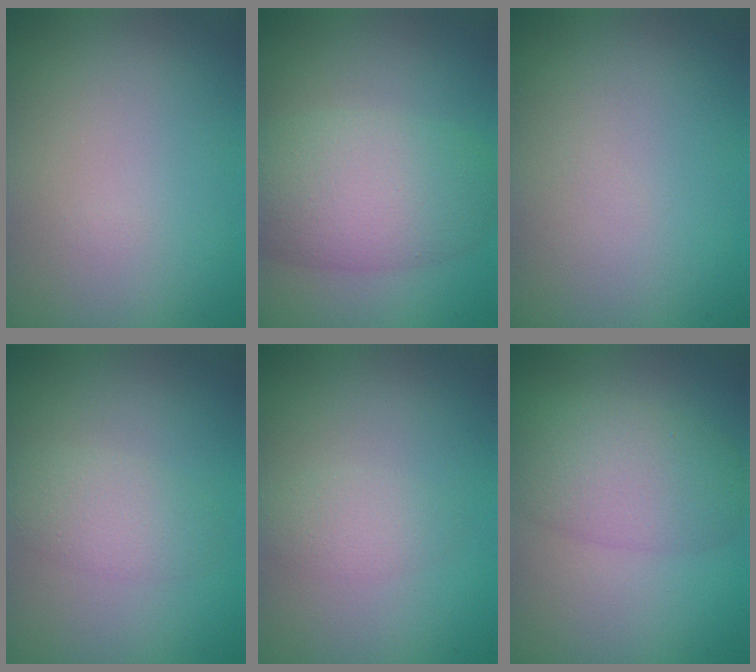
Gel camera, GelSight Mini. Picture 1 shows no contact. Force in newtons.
{"total": 7.0, "press": 7.0, "slide": 0.3}
{"total": 0.0}
{"total": 2.7, "press": 2.7, "slide": 0.1}
{"total": 1.7, "press": 1.7, "slide": 0.0}
{"total": 5.6, "press": 5.6, "slide": 0.1}